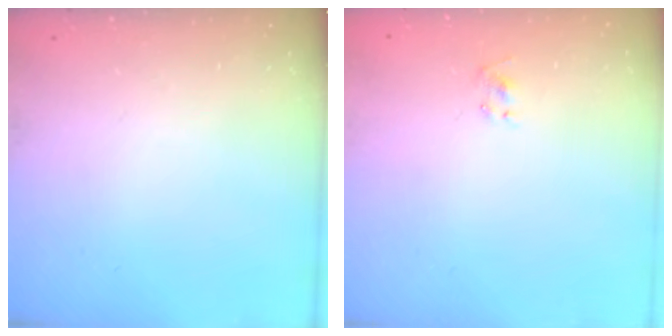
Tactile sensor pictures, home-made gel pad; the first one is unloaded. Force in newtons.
{"total": 1.0, "press": 0.6, "slide": 0.8}